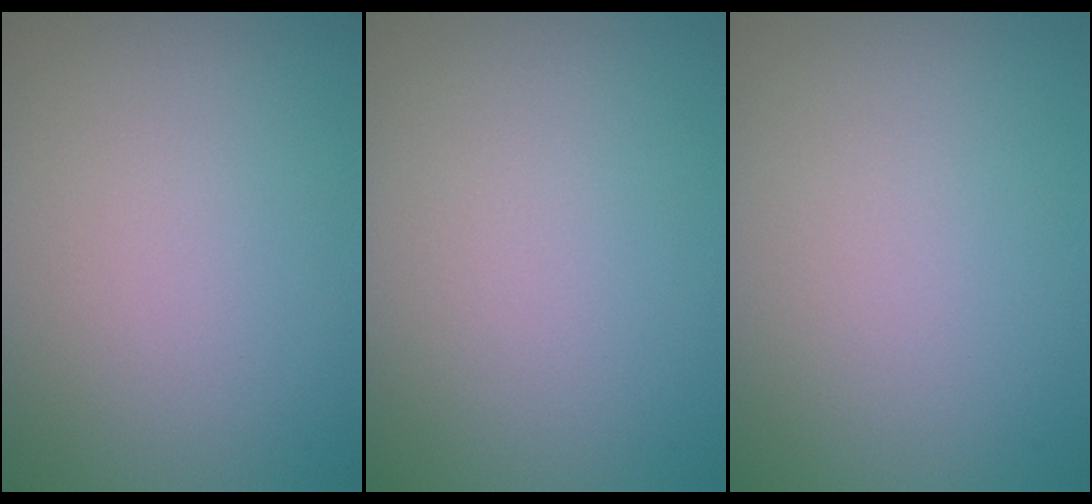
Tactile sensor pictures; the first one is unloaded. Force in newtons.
{"total": 0.0}
{"total": 0.0}